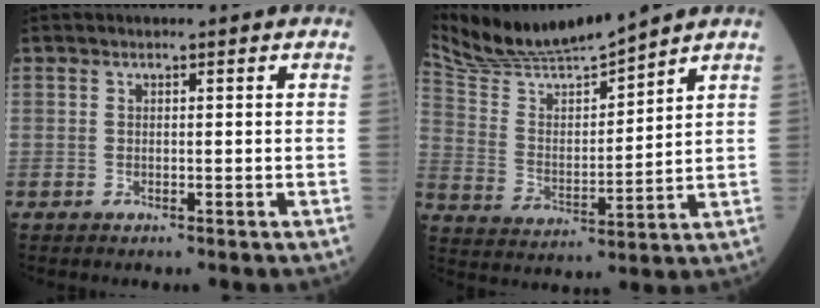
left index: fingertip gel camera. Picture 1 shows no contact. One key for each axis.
{"total": 10.6, "fx": 10.2, "fy": -1.0, "fz": 2.4, "tx": -0.061, "ty": 0.000, "tz": 0.210}